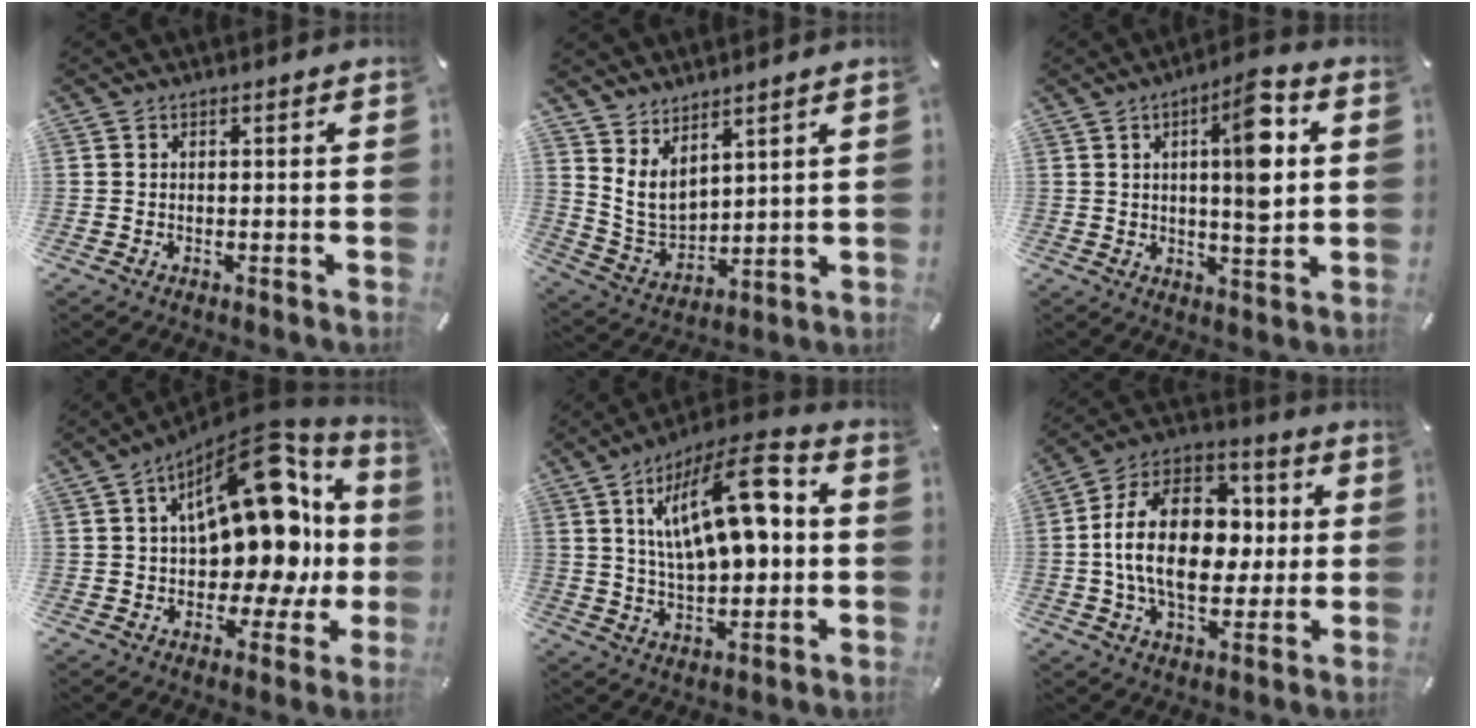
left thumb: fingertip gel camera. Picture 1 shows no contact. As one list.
[{"total": 6.9, "force": [5.0, 4.0, 2.7], "torque": [-0.087, -0.033, 0.095]}, {"total": 12.3, "force": [3.5, 4.6, 10.9], "torque": [-0.139, -0.015, 0.048]}, {"total": 22.8, "force": [6.6, 12.7, 17.7], "torque": [-0.250, -0.056, 0.110]}, {"total": 20.3, "force": [5.2, 9.5, 17.2], "torque": [-0.285, -0.011, 0.082]}, {"total": 20.4, "force": [0.5, 14.3, 14.5], "torque": [-0.269, 0.007, 0.006]}]